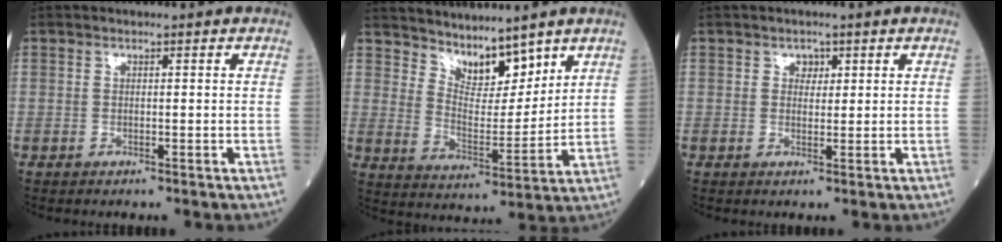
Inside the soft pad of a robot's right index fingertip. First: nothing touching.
{"total": 8.2, "force": [7.1, 2.6, 3.2], "torque": [-0.058, 0.002, 0.139]}
{"total": 1.6, "force": [0.8, 1.2, 0.8], "torque": [-0.005, -0.001, 0.010]}